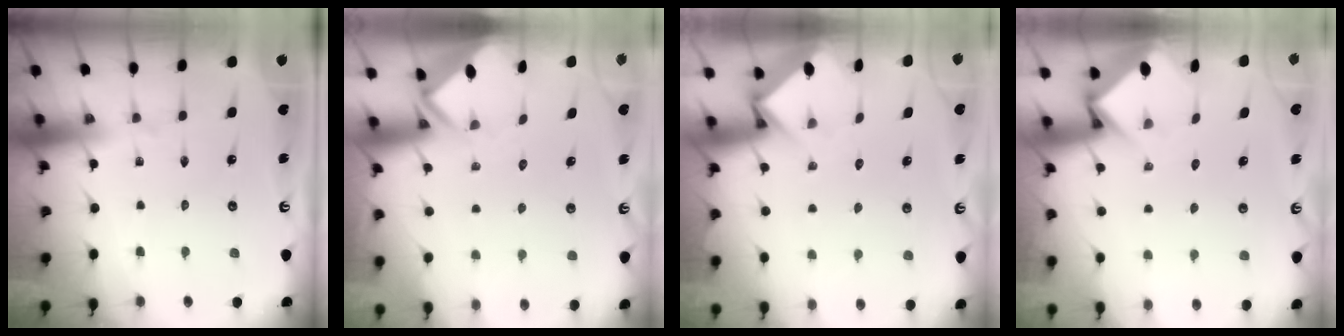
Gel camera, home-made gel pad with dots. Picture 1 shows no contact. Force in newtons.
{"total": 2.8, "press": 2.8, "slide": 0.2}
{"total": 3.2, "press": 3.2, "slide": 0.3}
{"total": 3.7, "press": 3.7, "slide": 0.3}